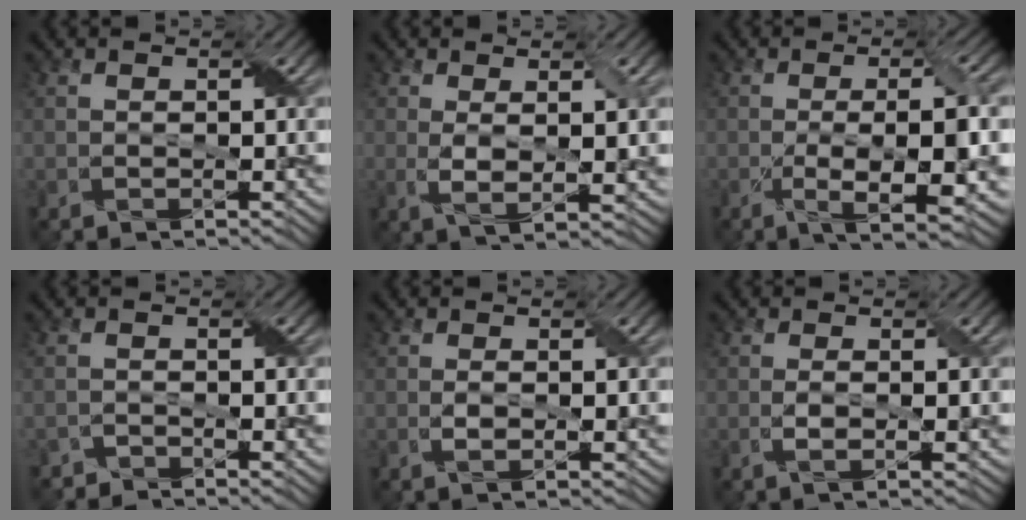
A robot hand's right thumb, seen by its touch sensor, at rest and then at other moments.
{"total": 3.9, "force": [1.0, 1.1, 3.6], "torque": [-0.078, -0.006, 0.020]}
{"total": 7.9, "force": [-1.6, 1.8, 7.5], "torque": [-0.124, -0.004, -0.022]}
{"total": 1.5, "force": [-1.3, 0.6, 0.4], "torque": [-0.006, 0.004, -0.027]}
{"total": 1.7, "force": [-0.1, 0.8, 1.5], "torque": [-0.032, -0.002, 0.002]}
{"total": 1.9, "force": [-0.2, 0.5, 1.8], "torque": [-0.039, -0.001, -0.003]}